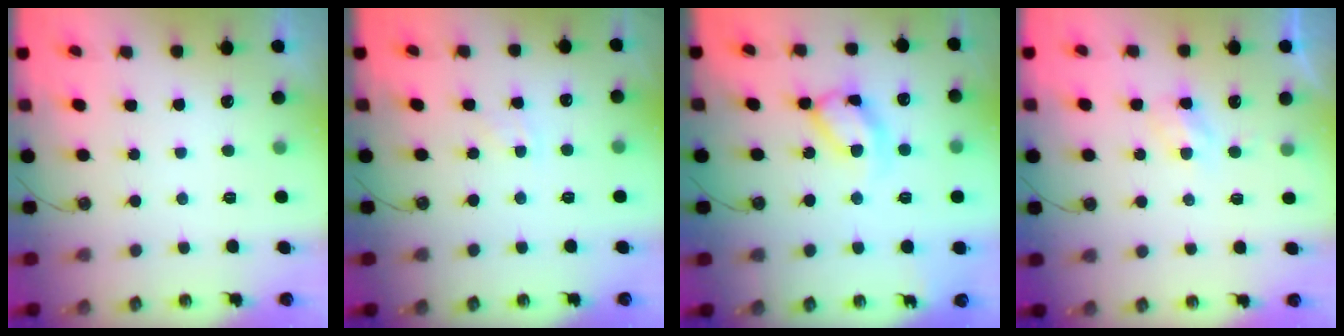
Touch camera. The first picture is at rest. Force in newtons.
{"total": 2.8, "press": 2.8, "slide": 0.4}
{"total": 11.9, "press": 11.9, "slide": 1.2}
{"total": 4.4, "press": 4.4, "slide": 0.5}